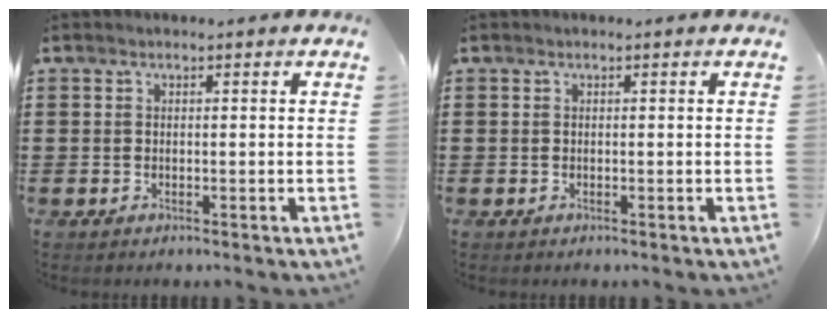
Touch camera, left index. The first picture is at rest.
{"total": 0.0}